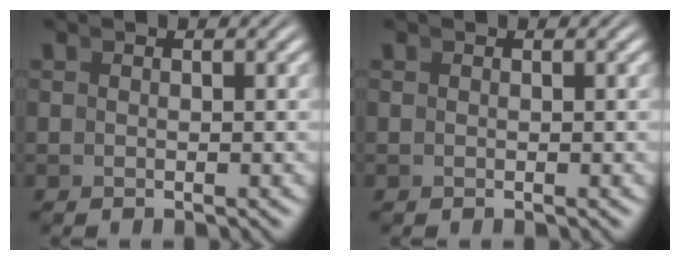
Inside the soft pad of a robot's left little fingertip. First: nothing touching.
{"total": 0.0}